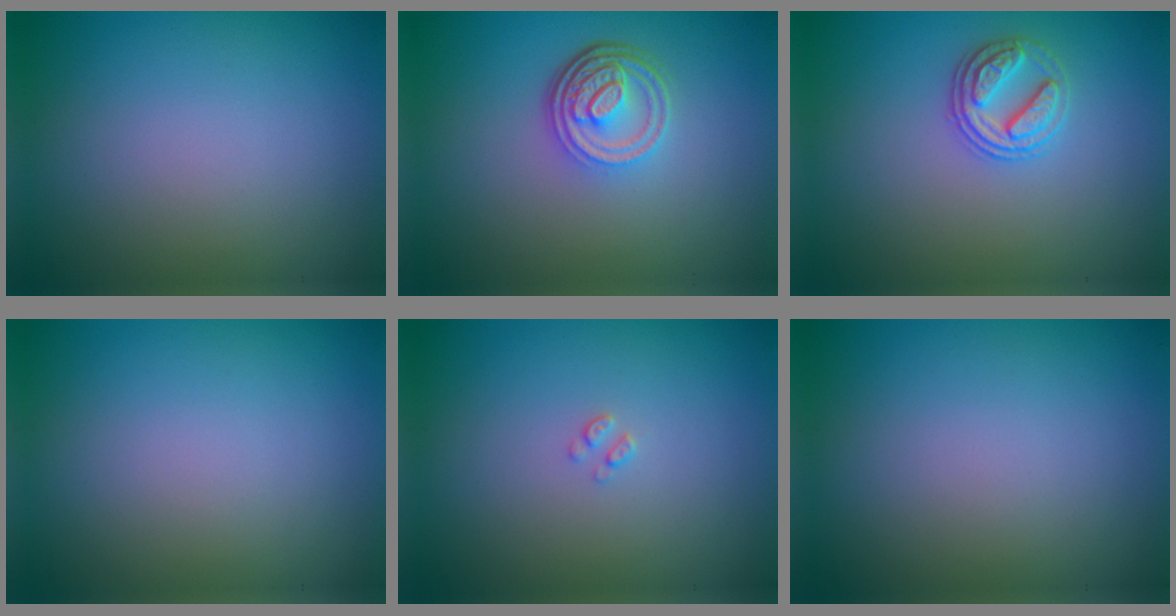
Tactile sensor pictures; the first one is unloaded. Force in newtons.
{"total": 4.7, "press": 3.5, "slide": 3.2}
{"total": 2.7, "press": 2.7, "slide": 0.7}
{"total": 0.0}
{"total": 0.7, "press": 0.6, "slide": 0.1}
{"total": 0.0}